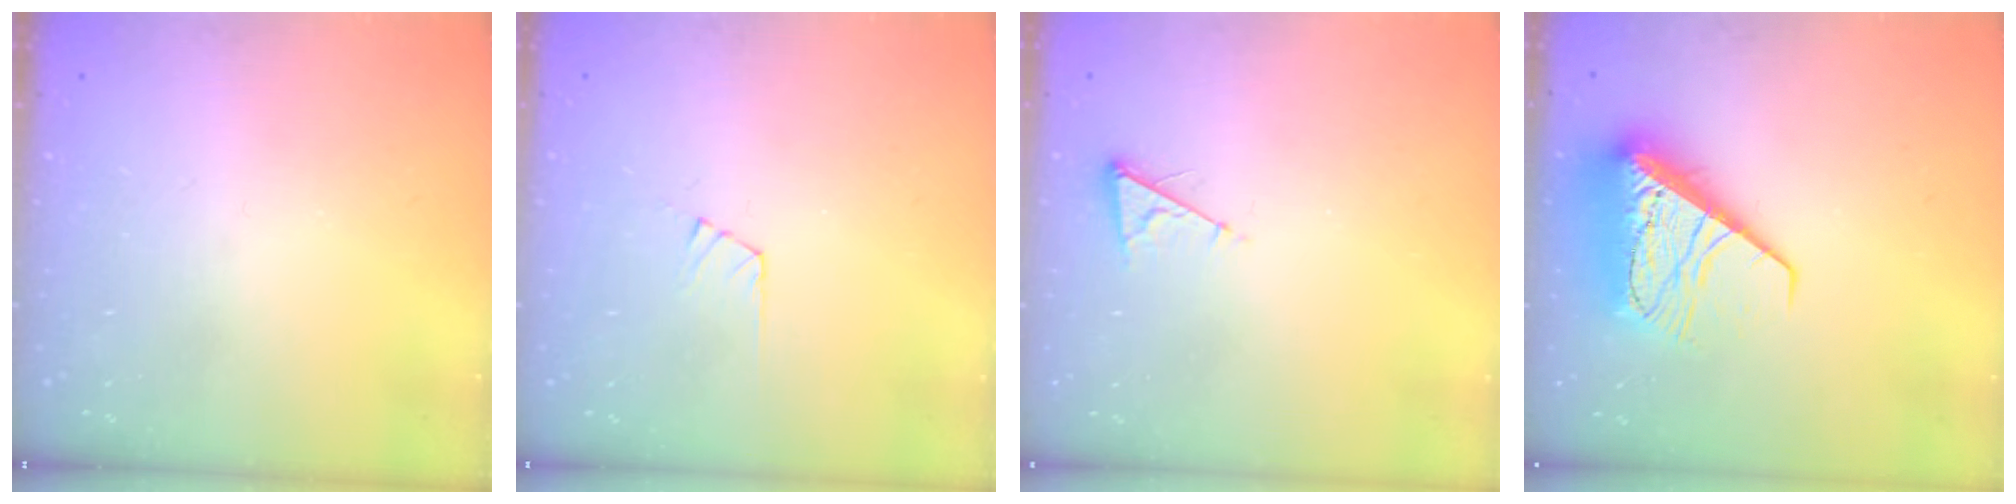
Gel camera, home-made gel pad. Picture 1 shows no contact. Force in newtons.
{"total": 3.7, "press": 3.6, "slide": 0.3}
{"total": 4.3, "press": 4.2, "slide": 0.5}
{"total": 11.6, "press": 11.5, "slide": 1.6}